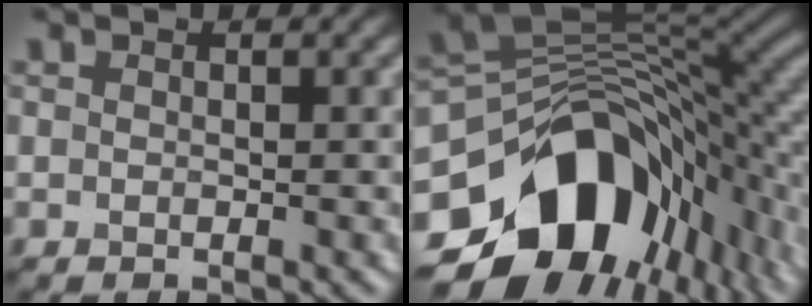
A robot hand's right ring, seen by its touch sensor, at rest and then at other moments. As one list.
[{"total": 16.3, "force": [-6.3, 10.9, 10.5], "torque": [-0.183, -0.017, -0.091]}]